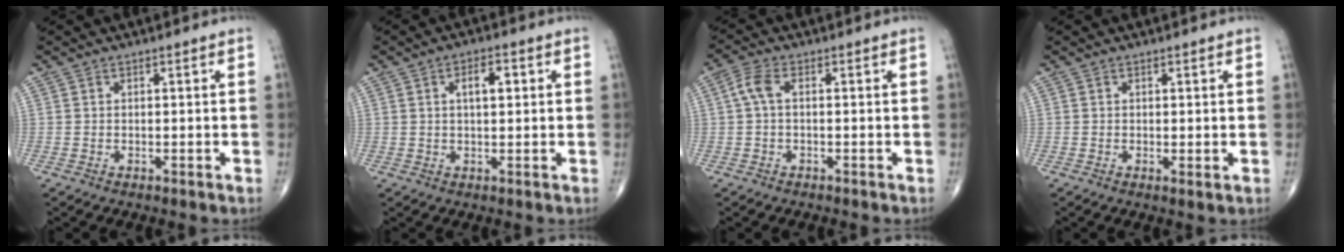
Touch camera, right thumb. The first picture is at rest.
{"total": 4.4, "force": [1.2, 1.9, 3.7], "torque": [-0.052, 0.004, 0.017]}
{"total": 3.4, "force": [0.2, 1.5, 3.1], "torque": [-0.076, 0.010, 0.000]}
{"total": 1.0, "force": [0.3, 0.3, 0.9], "torque": [-0.018, -0.005, 0.003]}